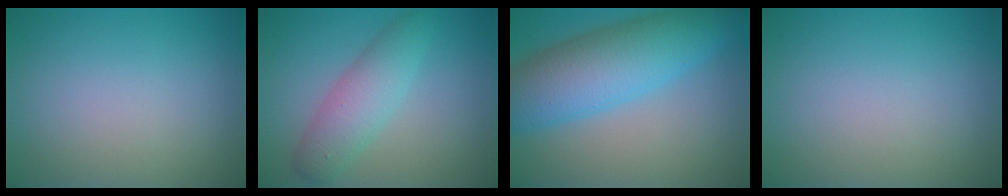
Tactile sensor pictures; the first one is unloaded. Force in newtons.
{"total": 3.9, "press": 3.9, "slide": 0.0}
{"total": 8.6, "press": 8.6, "slide": 0.2}
{"total": 0.0}